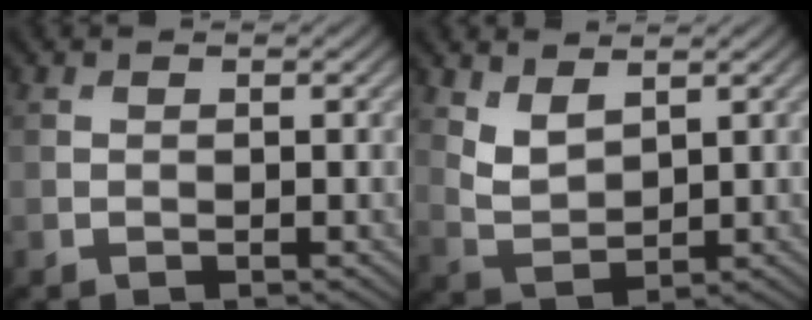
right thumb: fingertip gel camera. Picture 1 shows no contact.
{"total": 3.8, "force": [2.4, 1.7, 2.3], "torque": [-0.061, -0.008, 0.056]}